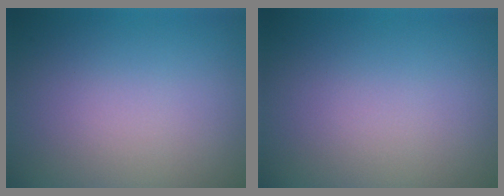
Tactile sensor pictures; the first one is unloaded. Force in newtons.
{"total": 0.0}